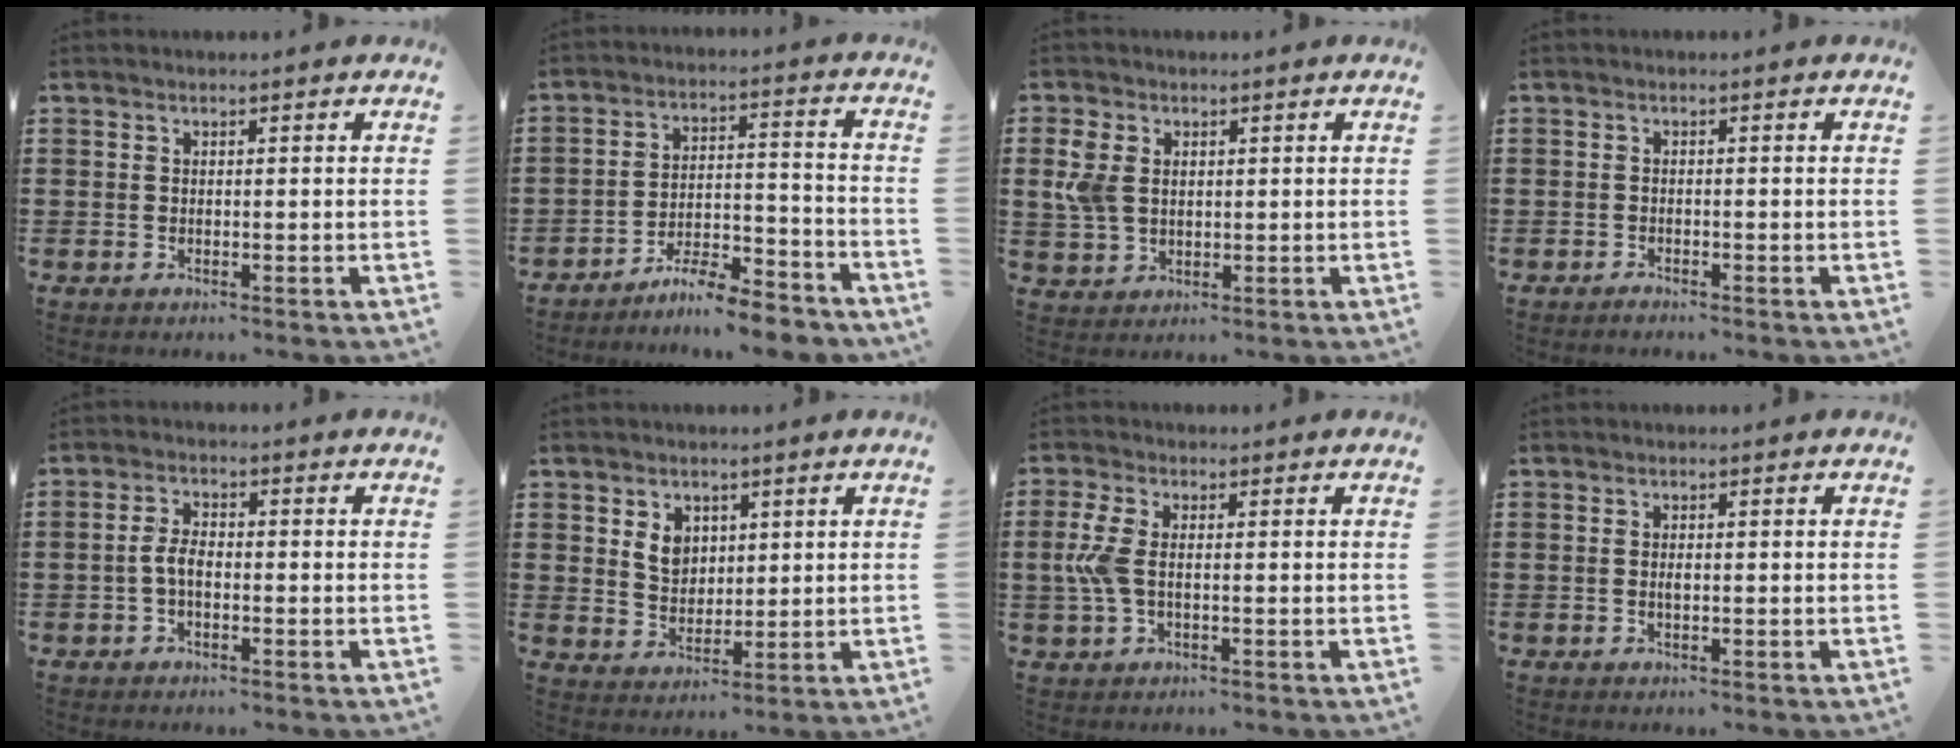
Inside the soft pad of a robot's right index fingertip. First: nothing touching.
{"total": 7.3, "force": [-6.9, 0.6, 2.3], "torque": [-0.036, 0.014, -0.132]}
{"total": 5.2, "force": [1.3, 3.7, 3.4], "torque": [-0.091, 0.007, 0.020]}
{"total": 0.7, "force": [-0.7, 0.1, 0.1], "torque": [-0.004, -0.002, -0.013]}
{"total": 3.1, "force": [-0.7, 1.5, 2.6], "torque": [-0.070, -0.004, -0.020]}
{"total": 4.4, "force": [1.9, 3.5, 1.8], "torque": [-0.041, 0.009, 0.033]}
{"total": 5.1, "force": [-0.1, 2.4, 4.6], "torque": [-0.121, -0.005, -0.012]}
{"total": 1.0, "force": [0.0, 0.5, 0.9], "torque": [-0.020, 0.000, -0.001]}